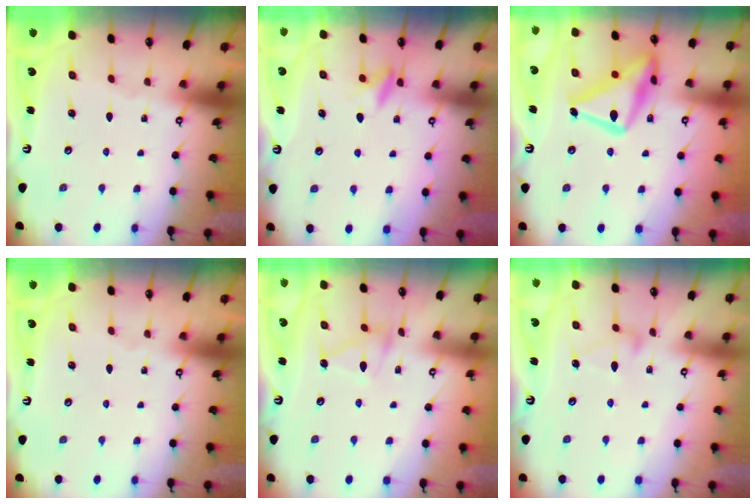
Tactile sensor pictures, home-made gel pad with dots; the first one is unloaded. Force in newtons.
{"total": 5.0, "press": 4.8, "slide": 1.6}
{"total": 21.2, "press": 21.2, "slide": 1.4}
{"total": 0.0}
{"total": 9.3, "press": 9.3, "slide": 0.6}
{"total": 6.9, "press": 6.8, "slide": 0.4}